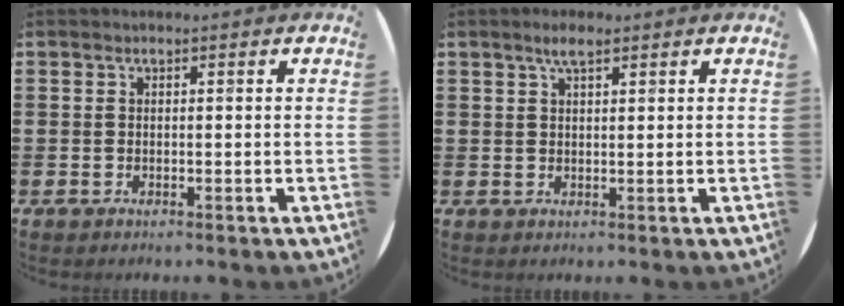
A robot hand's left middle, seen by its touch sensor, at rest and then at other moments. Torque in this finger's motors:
{"motor_torque": [0.57, -0.56, 0.07, 0.06]}